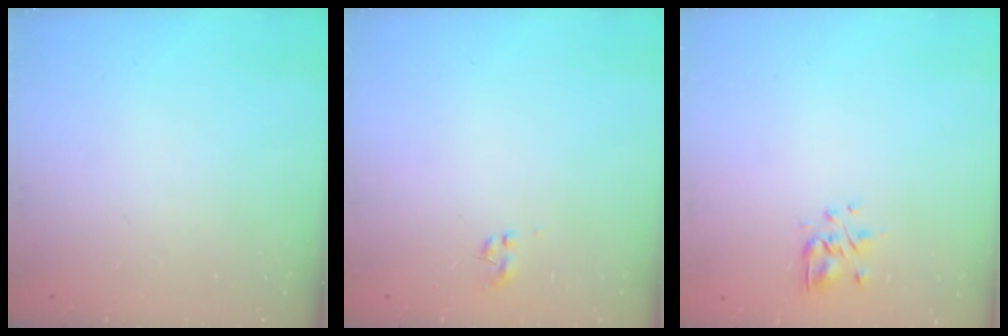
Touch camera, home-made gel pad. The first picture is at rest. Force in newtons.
{"total": 0.0}
{"total": 3.5, "press": 3.3, "slide": 1.1}